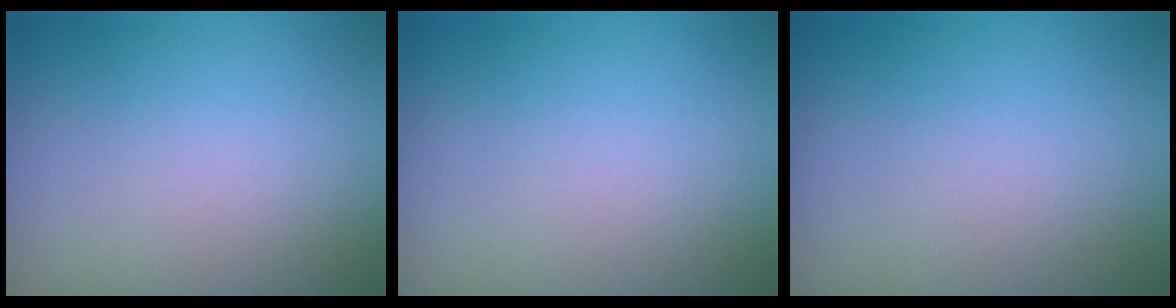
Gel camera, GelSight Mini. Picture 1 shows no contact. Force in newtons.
{"total": 0.0}
{"total": 0.0}